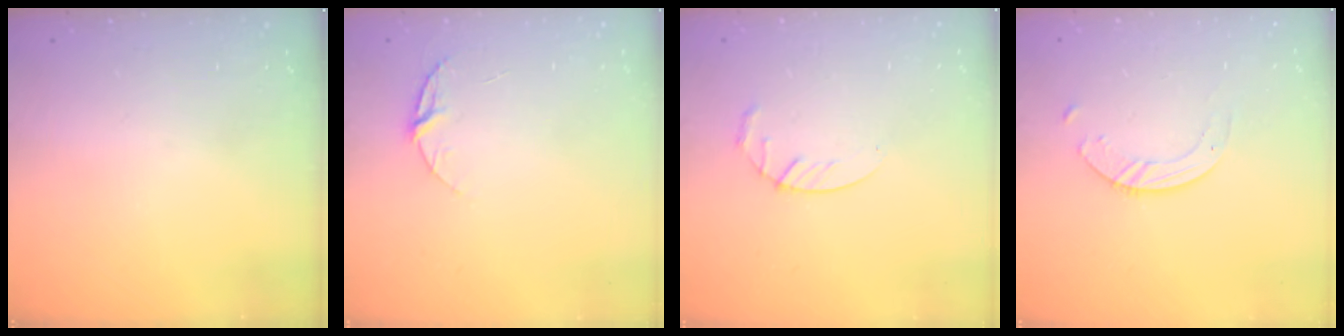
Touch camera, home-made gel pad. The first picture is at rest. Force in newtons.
{"total": 5.7, "press": 5.7, "slide": 0.6}
{"total": 4.0, "press": 4.0, "slide": 0.6}
{"total": 3.8, "press": 3.8, "slide": 0.4}